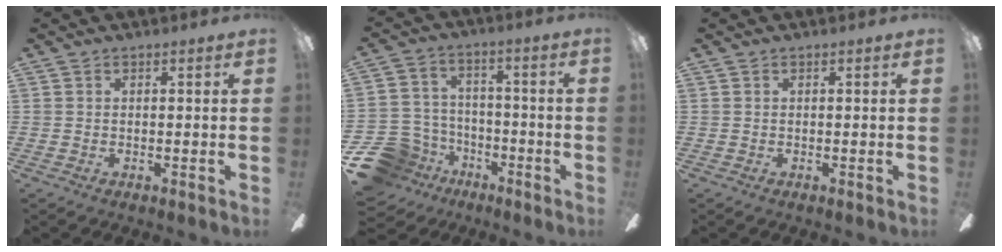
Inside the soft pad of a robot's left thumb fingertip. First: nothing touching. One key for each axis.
{"total": 13.0, "fx": -7.5, "fy": 9.8, "fz": 4.2, "tx": -0.112, "ty": 0.049, "tz": -0.130}
{"total": 0.0}